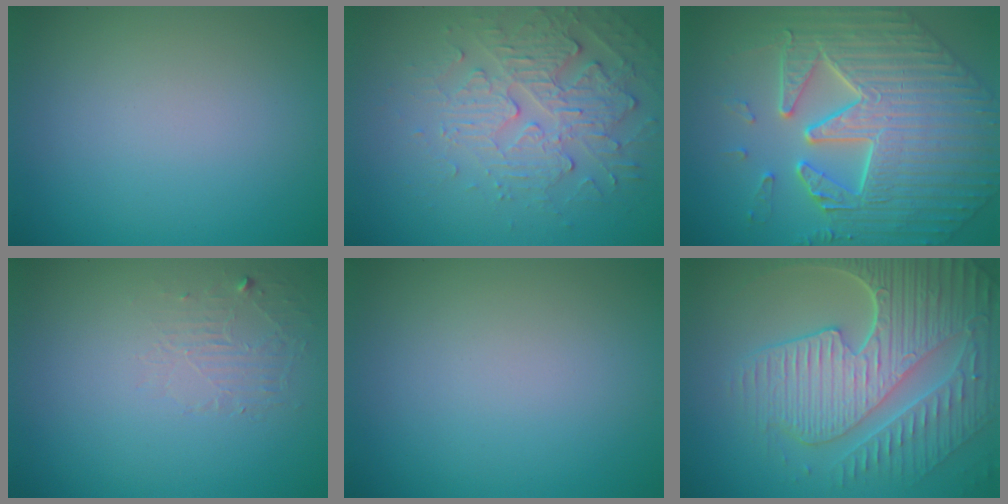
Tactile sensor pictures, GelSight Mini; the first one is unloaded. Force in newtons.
{"total": 4.0, "press": 3.5, "slide": 2.0}
{"total": 8.5, "press": 7.1, "slide": 4.7}
{"total": 1.4, "press": 0.1, "slide": 1.4}
{"total": 0.0}
{"total": 9.4, "press": 6.4, "slide": 6.9}